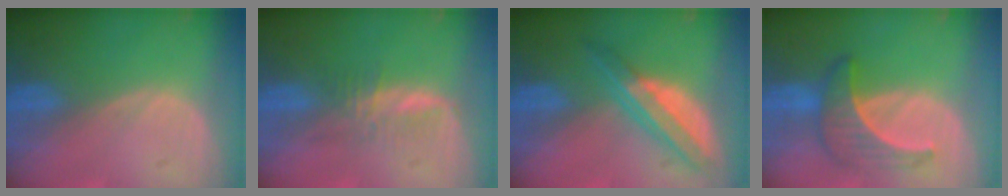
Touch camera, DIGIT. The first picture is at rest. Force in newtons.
{"total": 3.1, "press": 3.1, "slide": 0.5}
{"total": 6.8, "press": 5.8, "slide": 3.6}
{"total": 6.3, "press": 6.0, "slide": 1.9}